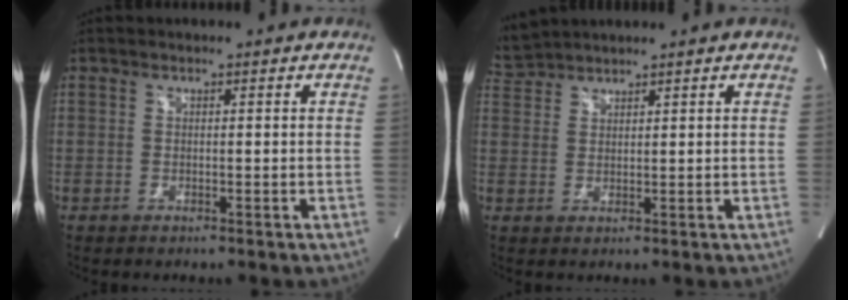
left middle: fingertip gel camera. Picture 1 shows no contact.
{"total": 3.7, "force": [3.7, 0.0, -0.3], "torque": [-0.011, 0.021, 0.080]}